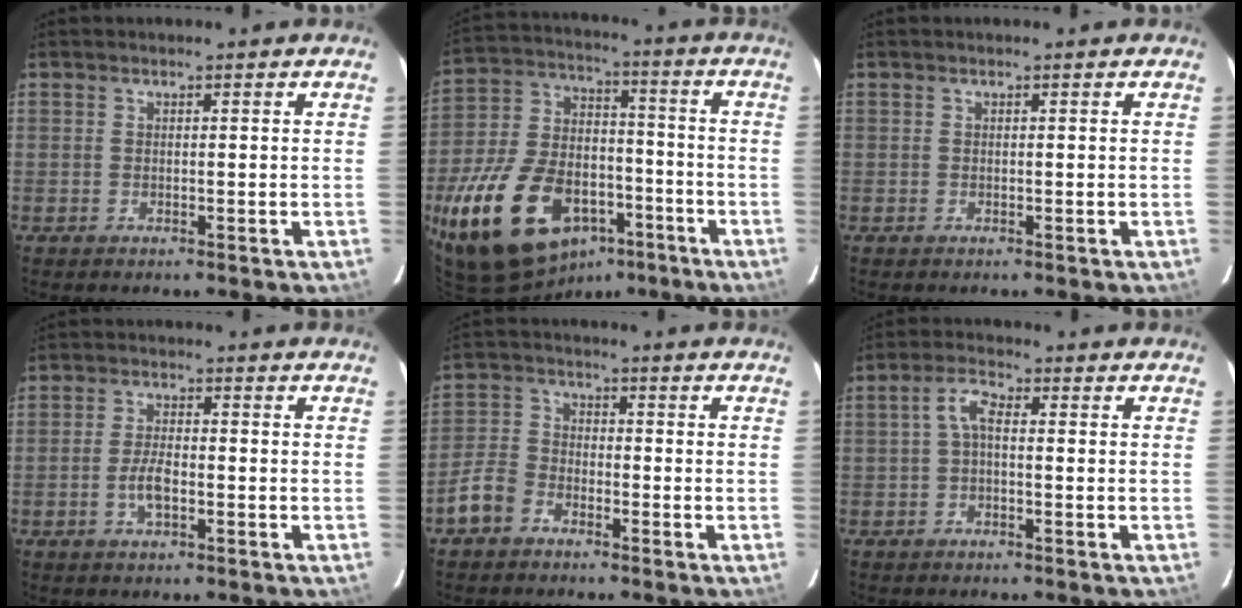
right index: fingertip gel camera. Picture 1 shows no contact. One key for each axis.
{"total": 24.2, "fx": -12.0, "fy": 14.4, "fz": 15.3, "tx": -0.321, "ty": 0.008, "tz": -0.181}
{"total": 0.0}
{"total": 4.2, "fx": -1.5, "fy": 1.6, "fz": 3.5, "tx": -0.075, "ty": 0.001, "tz": -0.029}
{"total": 5.8, "fx": -3.8, "fy": 3.7, "fz": 2.3, "tx": -0.056, "ty": 0.017, "tz": -0.077}
{"total": 3.2, "fx": -0.3, "fy": 1.3, "fz": 2.9, "tx": -0.061, "ty": 0.013, "tz": -0.007}